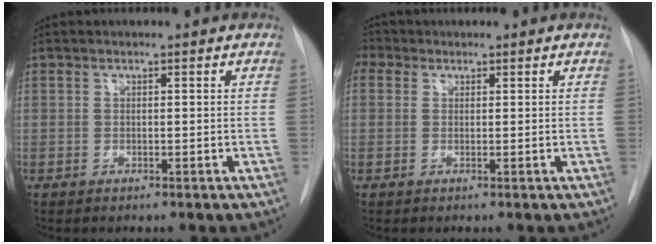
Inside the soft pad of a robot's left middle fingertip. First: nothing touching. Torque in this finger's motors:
{"motor_torque": [1.61, -0.51, 1.06, 0.21]}